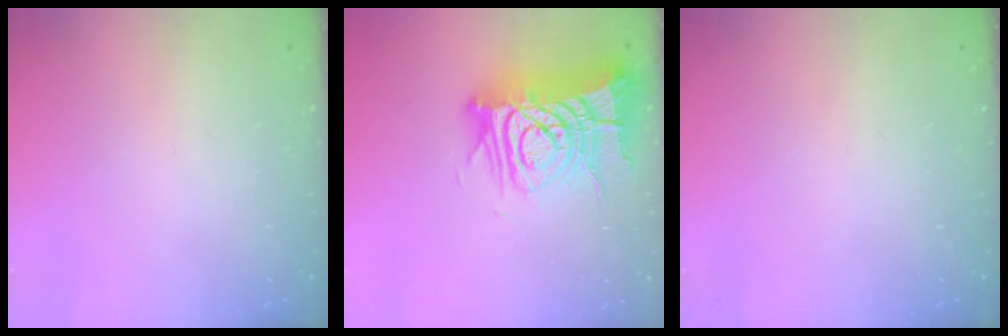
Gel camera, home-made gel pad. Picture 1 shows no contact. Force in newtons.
{"total": 17.2, "press": 17.2, "slide": 1.5}
{"total": 0.0}